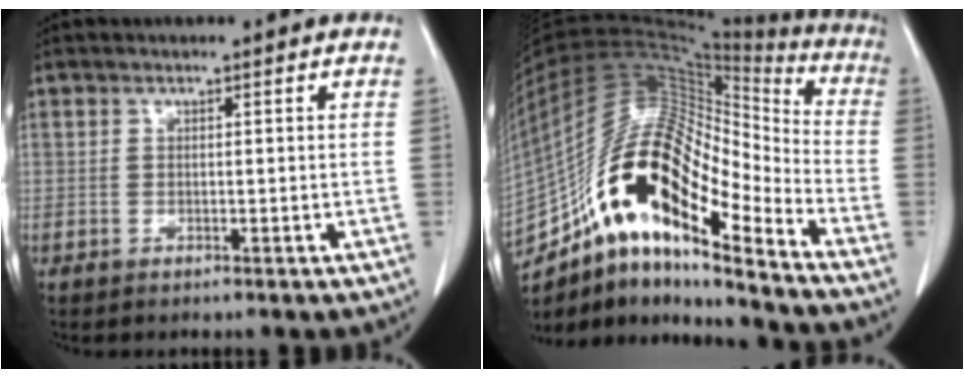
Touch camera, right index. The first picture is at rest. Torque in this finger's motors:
{"motor_torque": [1.30, -0.84, 1.05, 0.21]}